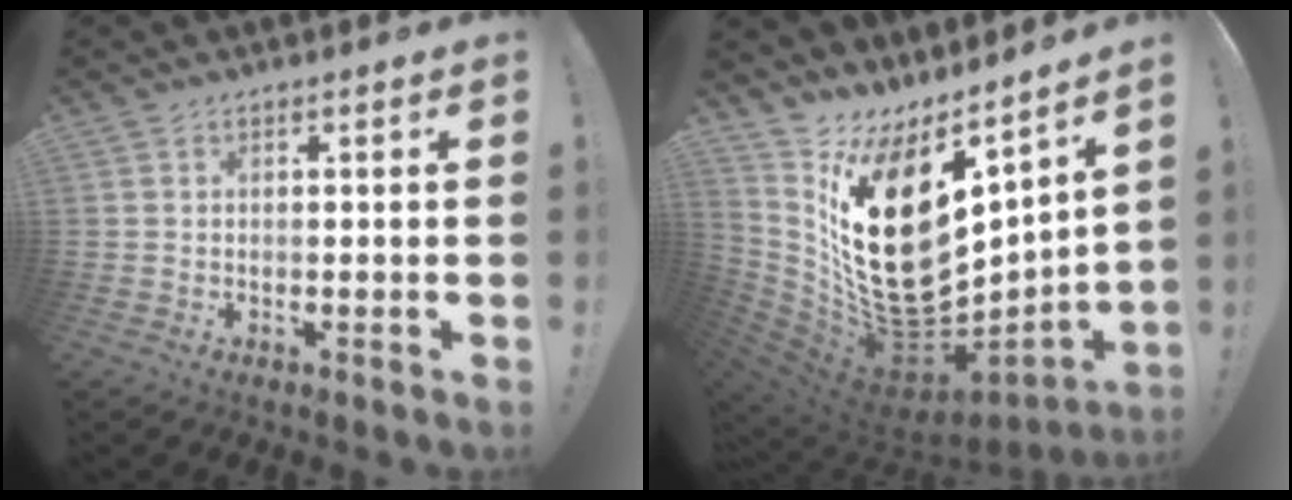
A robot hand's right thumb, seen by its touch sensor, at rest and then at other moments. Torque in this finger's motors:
{"motor_torque": [-0.61, 2.81, 2.11, 0.66, 0.90]}